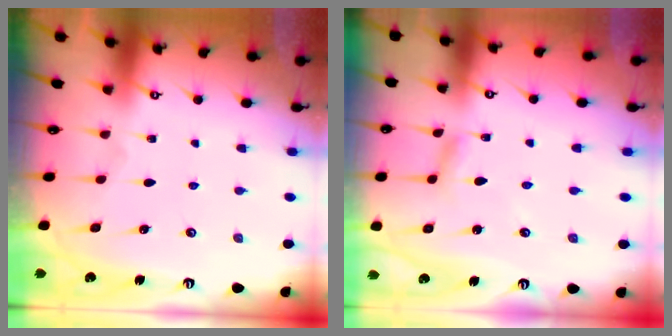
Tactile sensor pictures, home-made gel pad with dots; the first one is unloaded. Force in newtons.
{"total": 2.7, "press": 2.7, "slide": 0.2}